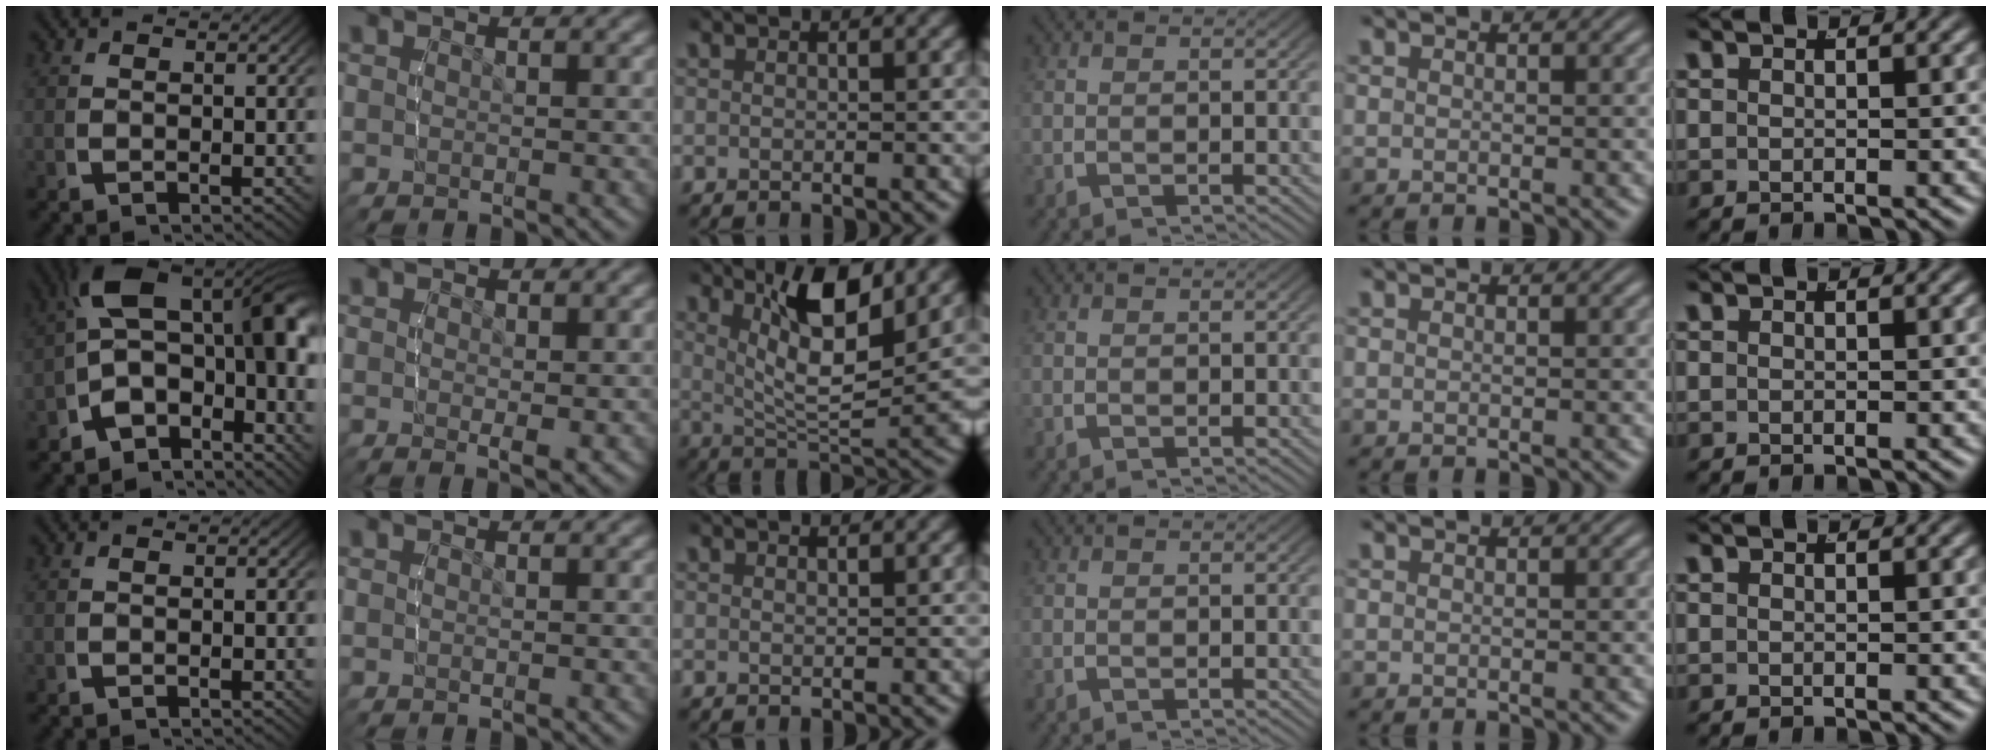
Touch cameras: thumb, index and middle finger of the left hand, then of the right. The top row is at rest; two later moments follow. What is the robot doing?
{"motion": "lift_and_place", "object": "stress ball aka squeeze ball"}